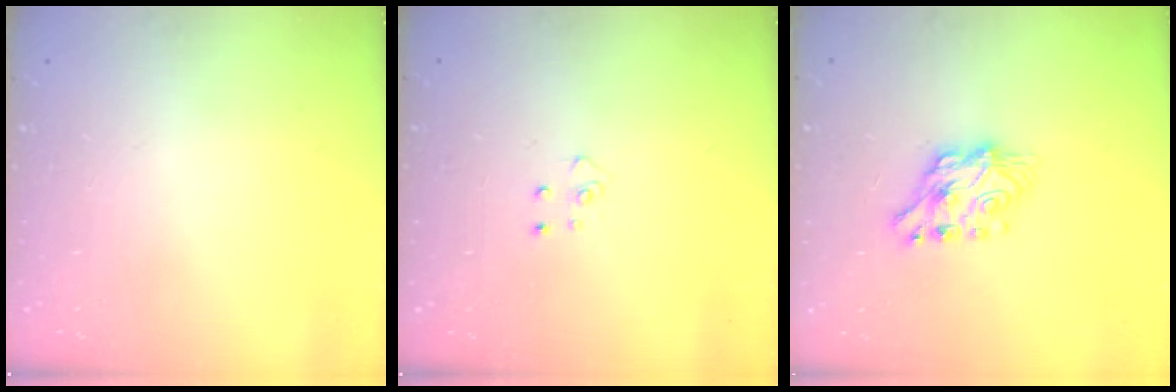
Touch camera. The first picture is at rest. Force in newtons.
{"total": 4.7, "press": 4.6, "slide": 0.4}
{"total": 8.2, "press": 8.2, "slide": 0.7}